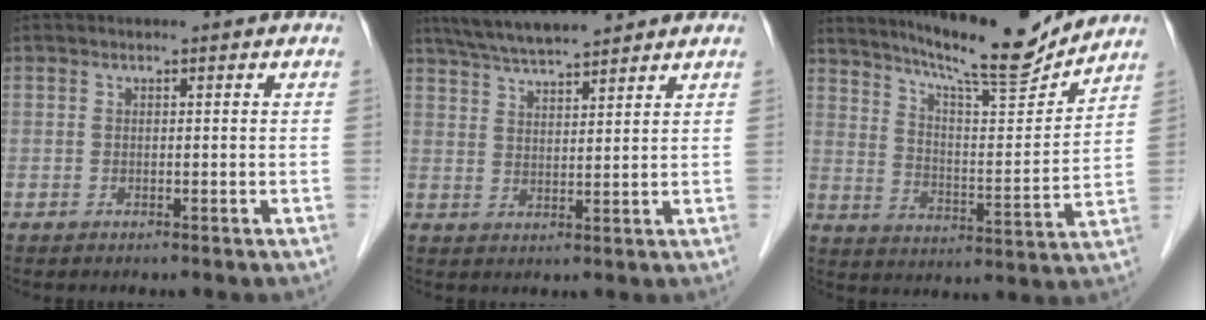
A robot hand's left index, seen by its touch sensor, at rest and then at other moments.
{"total": 9.3, "force": [8.2, 0.8, 4.4], "torque": [-0.073, 0.026, 0.136]}
{"total": 15.8, "force": [14.3, 0.5, 6.7], "torque": [-0.115, -0.009, 0.222]}